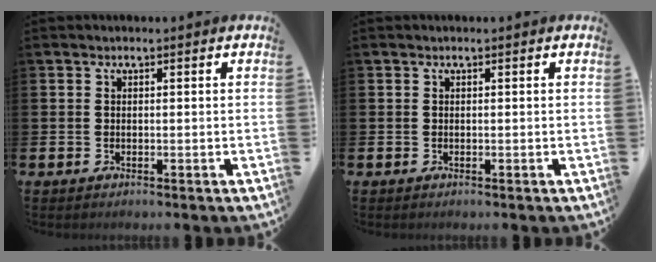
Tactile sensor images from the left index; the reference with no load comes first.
{"total": 0.0}